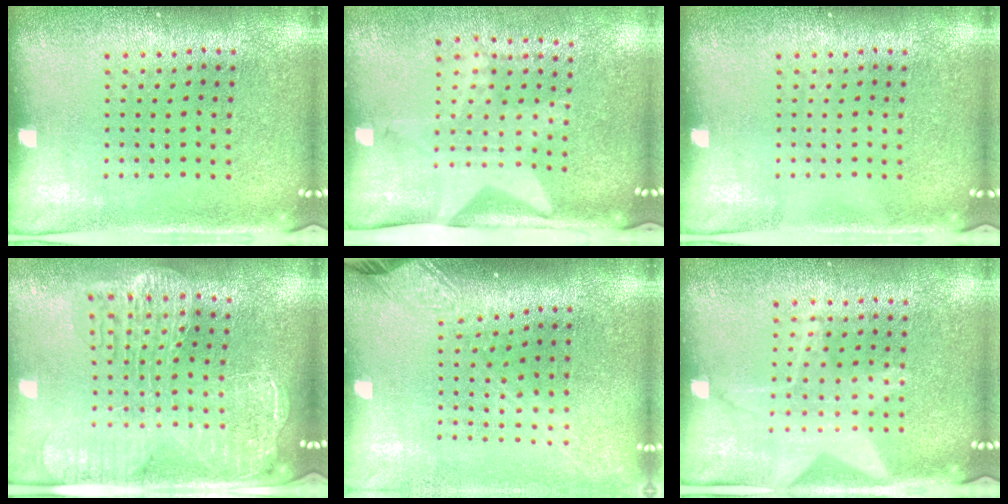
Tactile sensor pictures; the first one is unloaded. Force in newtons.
{"total": 2.1, "press": 1.5, "slide": 1.4}
{"total": 0.0}
{"total": 2.7, "press": 2.3, "slide": 1.4}
{"total": 2.2, "press": 1.7, "slide": 1.4}
{"total": 1.3, "press": 1.2, "slide": 0.3}